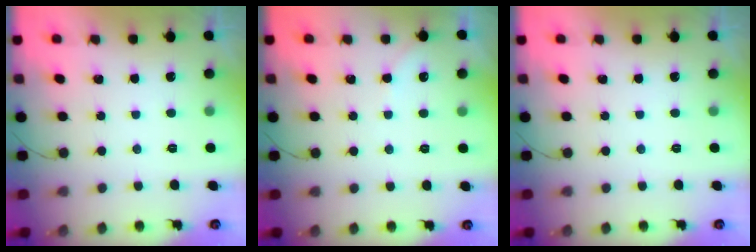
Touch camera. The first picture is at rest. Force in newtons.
{"total": 1.7, "press": 1.6, "slide": 0.3}
{"total": 0.0}